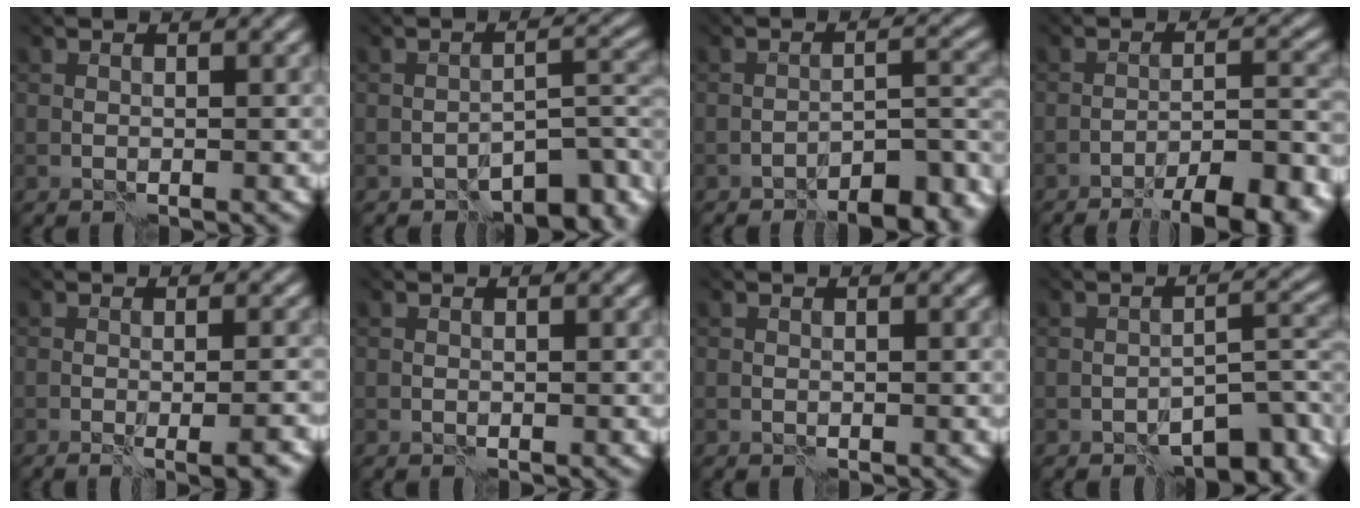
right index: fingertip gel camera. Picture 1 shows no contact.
{"total": 6.4, "force": [-5.9, 1.2, 2.2], "torque": [-0.002, 0.006, -0.075]}
{"total": 6.6, "force": [-6.3, 0.5, 1.9], "torque": [-0.013, 0.016, -0.074]}
{"total": 9.2, "force": [-8.1, 0.9, 4.3], "torque": [-0.045, 0.011, -0.092]}
{"total": 3.1, "force": [-1.0, 0.8, 2.8], "torque": [-0.013, 0.018, -0.023]}
{"total": 0.0}
{"total": 0.0}
{"total": 5.9, "force": [-5.2, 1.1, 2.4], "torque": [-0.009, 0.011, -0.064]}